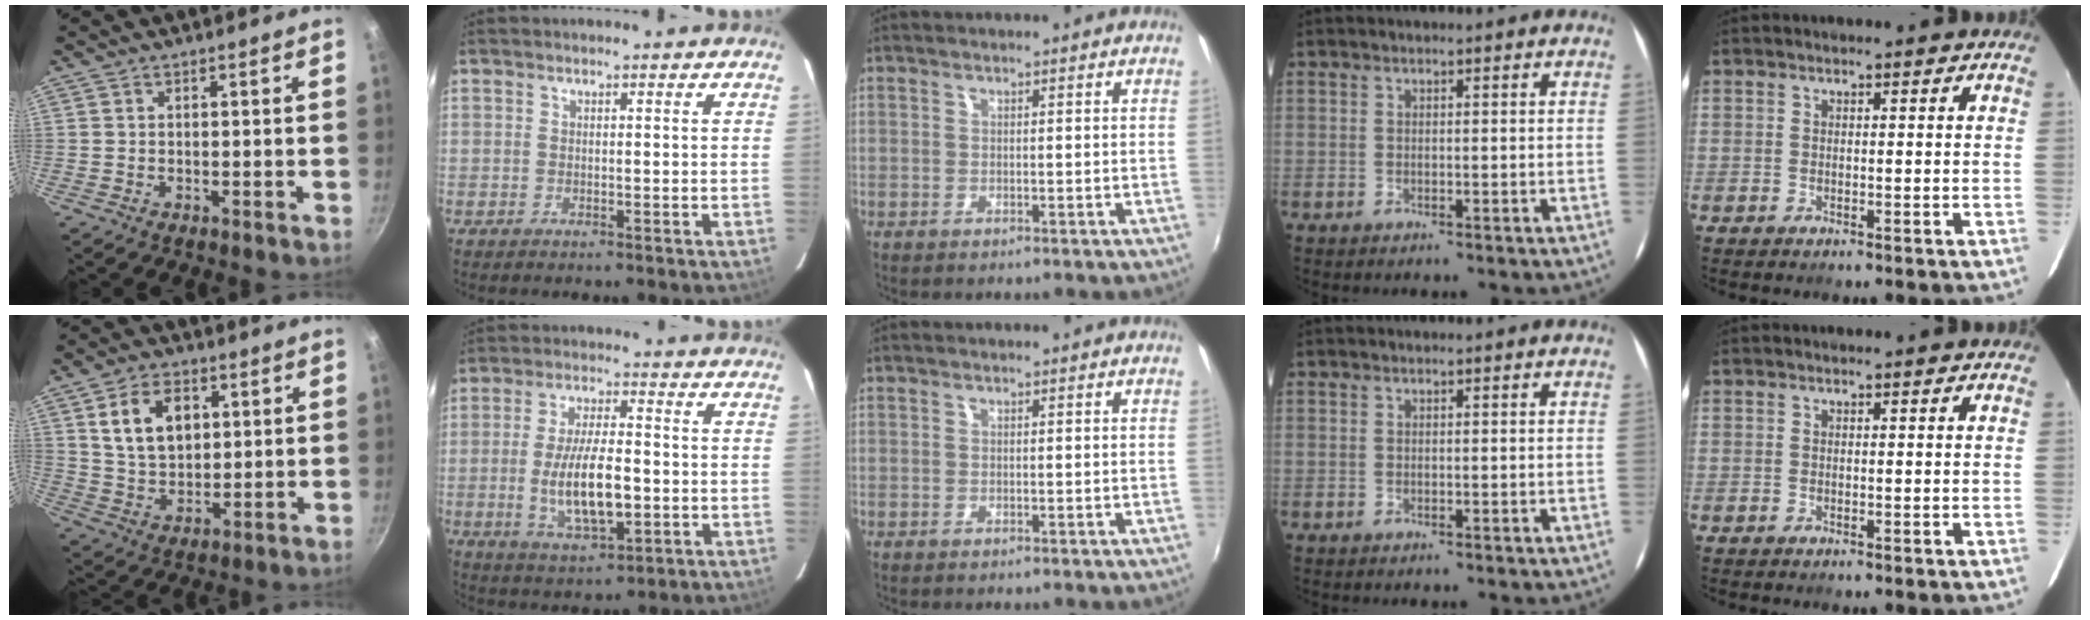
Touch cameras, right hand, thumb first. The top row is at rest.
{"thumb": {"total": 11.2, "force": [3.4, 7.5, 7.6], "torque": [-0.112, -0.011, 0.066]}, "index": {"total": 11.9, "force": [-2.0, 4.1, 11.0], "torque": [-0.212, -0.010, -0.029]}}